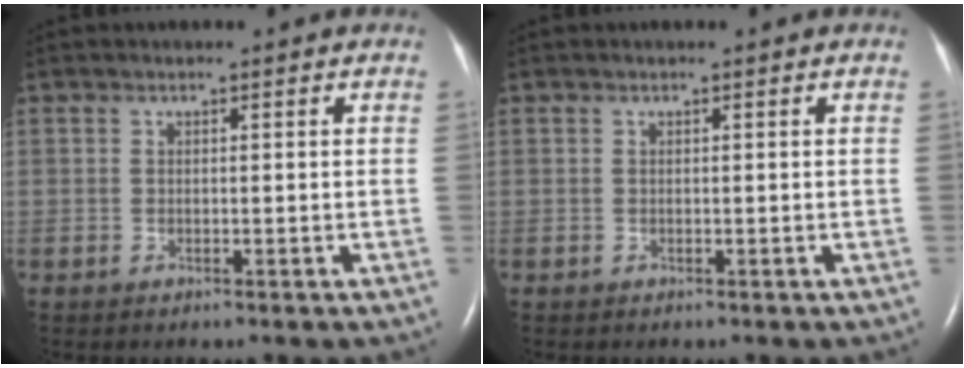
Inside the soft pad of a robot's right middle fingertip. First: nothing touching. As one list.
[{"total": 0.0}]